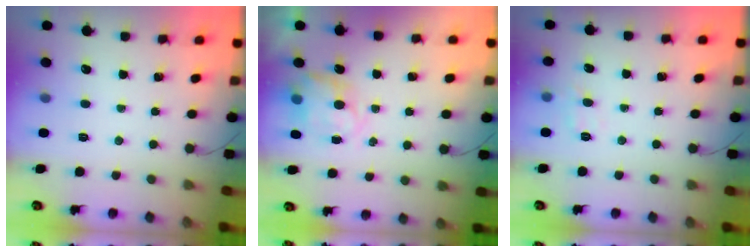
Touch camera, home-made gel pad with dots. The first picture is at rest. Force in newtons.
{"total": 8.3, "press": 8.2, "slide": 1.1}
{"total": 5.4, "press": 5.3, "slide": 1.1}